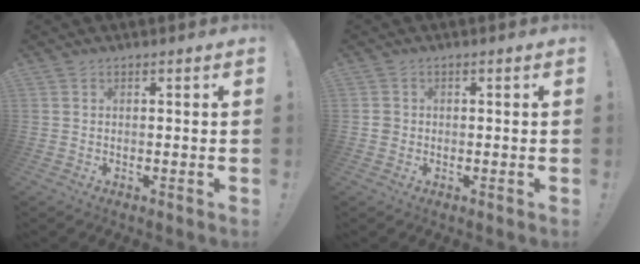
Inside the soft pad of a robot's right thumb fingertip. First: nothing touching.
{"total": 1.9, "force": [-0.4, 1.8, 0.6], "torque": [-0.003, 0.004, -0.008]}